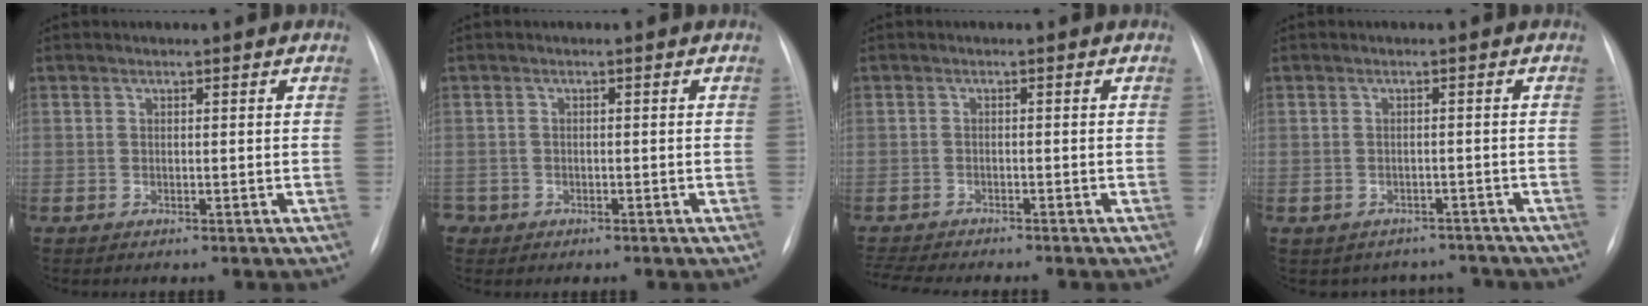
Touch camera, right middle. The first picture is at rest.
{"total": 1.7, "force": [-0.9, 1.5, 0.1], "torque": [0.002, 0.006, -0.014]}
{"total": 7.0, "force": [-6.3, 0.6, 2.8], "torque": [-0.044, -0.009, -0.099]}
{"total": 5.6, "force": [-4.7, 3.0, -0.2], "torque": [0.013, 0.026, -0.053]}